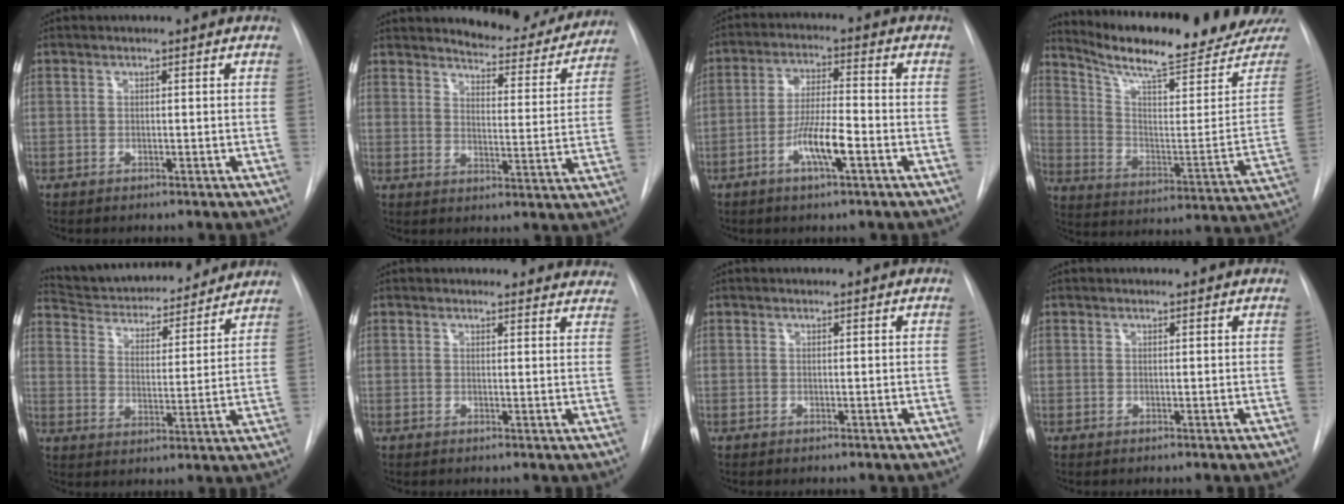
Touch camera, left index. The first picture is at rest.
{"total": 12.7, "force": [12.1, 2.9, 2.5], "torque": [-0.014, -0.035, 0.144]}
{"total": 7.3, "force": [-3.1, 0.9, 6.6], "torque": [-0.129, -0.001, -0.059]}
{"total": 22.3, "force": [20.1, 1.2, 9.7], "torque": [-0.157, -0.076, 0.279]}
{"total": 21.0, "force": [19.5, 4.8, 6.1], "torque": [-0.095, 0.004, 0.272]}
{"total": 11.8, "force": [11.4, 2.9, 1.0], "torque": [0.031, -0.031, 0.091]}
{"total": 1.1, "force": [1.1, 0.2, 0.2], "torque": [-0.009, 0.012, 0.013]}
{"total": 2.1, "force": [2.0, 0.3, 0.3], "torque": [-0.013, 0.010, 0.020]}